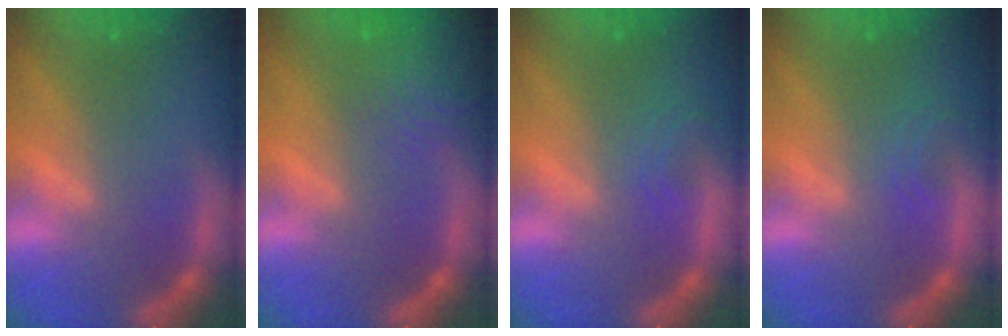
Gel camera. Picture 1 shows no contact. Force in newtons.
{"total": 8.5}
{"total": 1.9}
{"total": 1.9}